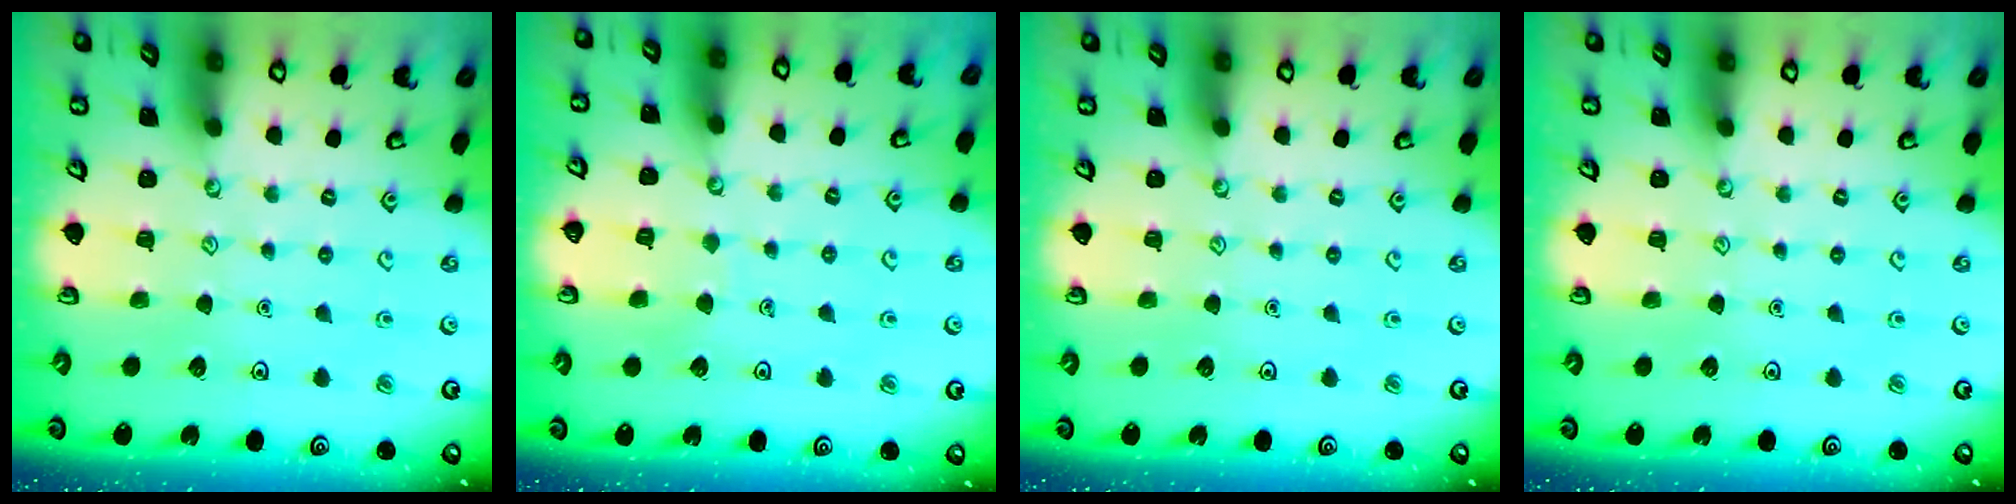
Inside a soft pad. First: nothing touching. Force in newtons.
{"total": 3.3, "press": 3.3, "slide": 0.3}
{"total": 0.0}
{"total": 0.0}